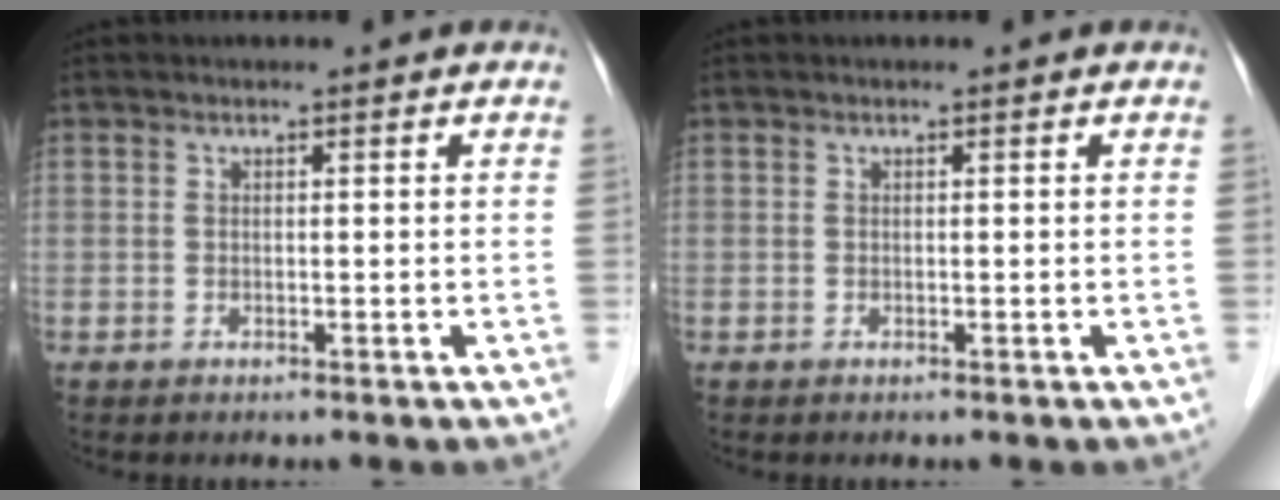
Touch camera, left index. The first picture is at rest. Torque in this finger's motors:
{"motor_torque": [0.04, 0.00, 0.00, 0.00]}